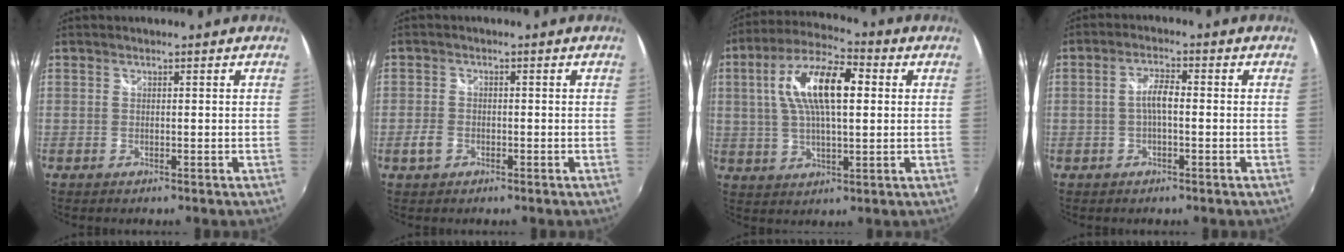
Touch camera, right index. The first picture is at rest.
{"total": 2.8, "force": [-1.4, 2.1, 1.3], "torque": [-0.031, 0.001, -0.026]}
{"total": 14.2, "force": [2.9, 5.3, 12.8], "torque": [-0.241, 0.023, 0.046]}
{"total": 3.5, "force": [-0.5, 1.0, 3.3], "torque": [-0.065, 0.009, -0.010]}